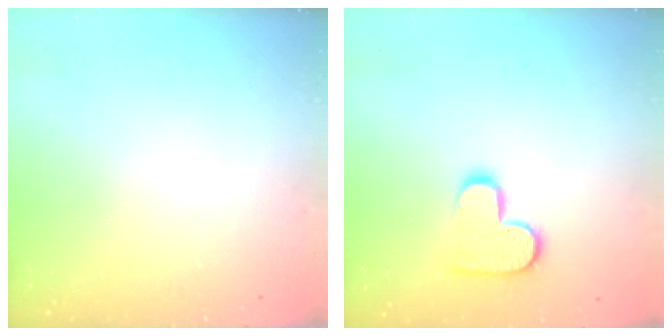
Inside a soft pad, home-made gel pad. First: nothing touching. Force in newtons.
{"total": 12.0, "press": 12.0, "slide": 0.7}